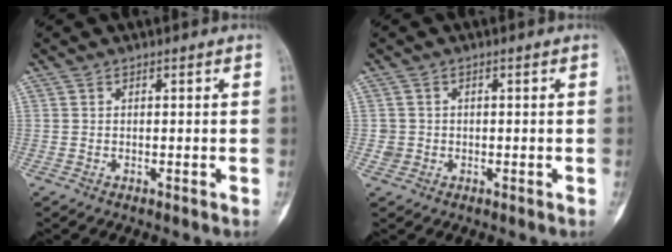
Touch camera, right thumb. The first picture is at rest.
{"total": 1.7, "force": [-0.2, 1.7, 0.2], "torque": [0.005, 0.007, -0.002]}